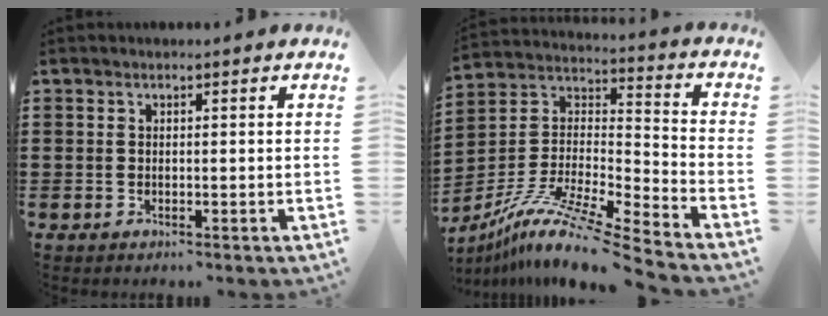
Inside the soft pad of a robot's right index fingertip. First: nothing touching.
{"total": 11.6, "force": [-9.5, 0.4, 6.7], "torque": [-0.131, 0.002, -0.190]}